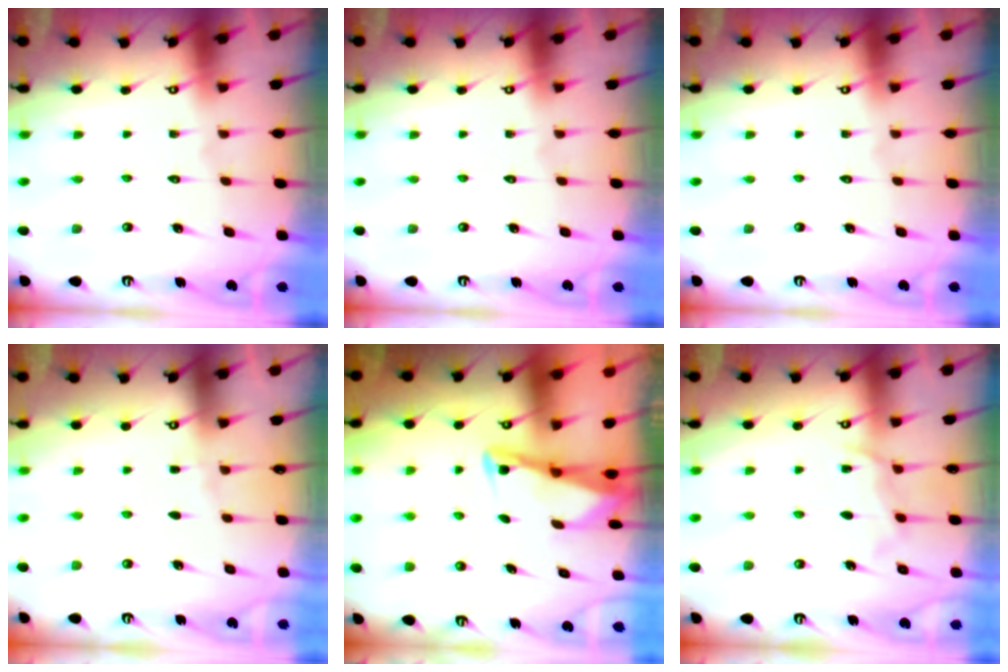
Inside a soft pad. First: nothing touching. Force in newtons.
{"total": 0.0}
{"total": 0.0}
{"total": 2.8, "press": 2.8, "slide": 0.5}
{"total": 2.9, "press": 2.9, "slide": 0.4}
{"total": 6.6, "press": 6.5, "slide": 0.6}